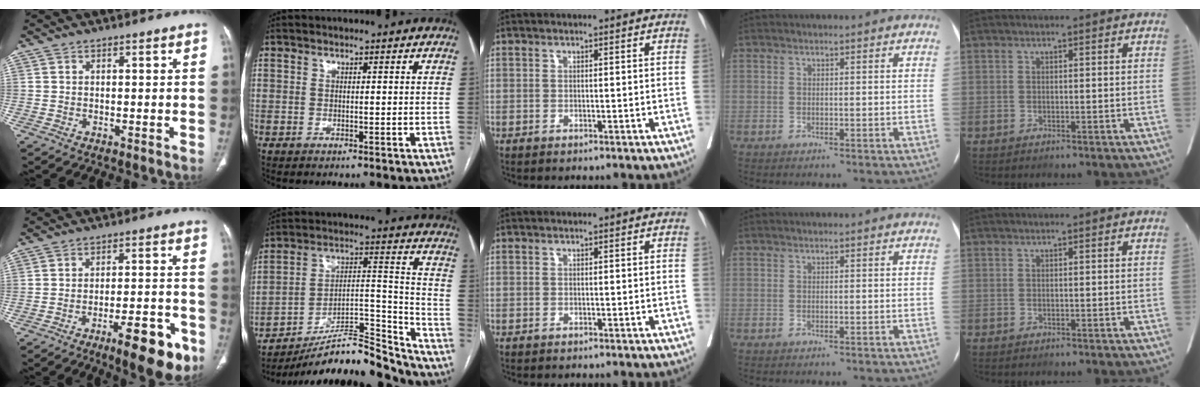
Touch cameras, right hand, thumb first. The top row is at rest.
{"thumb": {"total": 13.1, "force": [-7.1, 3.8, 10.3], "torque": [-0.126, 0.037, -0.098]}, "index": {"total": 18.5, "force": [-17.4, 1.9, 5.7], "torque": [-0.086, 0.043, -0.282]}}